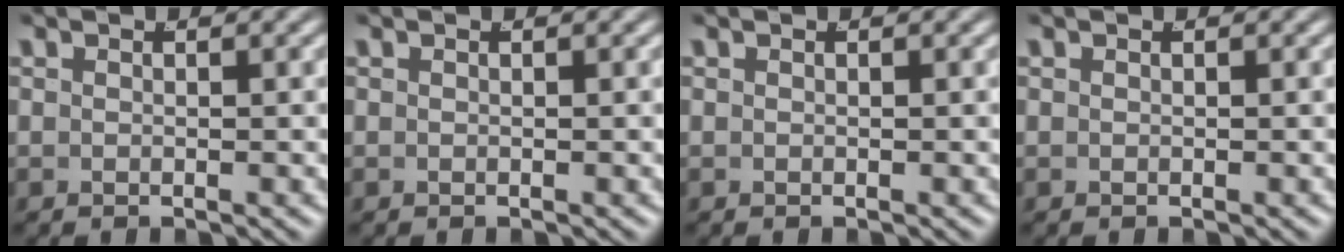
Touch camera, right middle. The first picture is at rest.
{"total": 0.0}
{"total": 0.0}
{"total": 0.0}